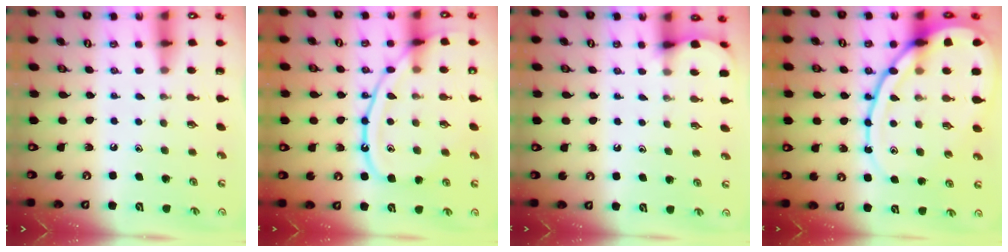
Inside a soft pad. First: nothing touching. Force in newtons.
{"total": 14.2, "press": 14.2, "slide": 1.2}
{"total": 4.1, "press": 4.1, "slide": 0.4}
{"total": 18.4, "press": 18.3, "slide": 1.9}